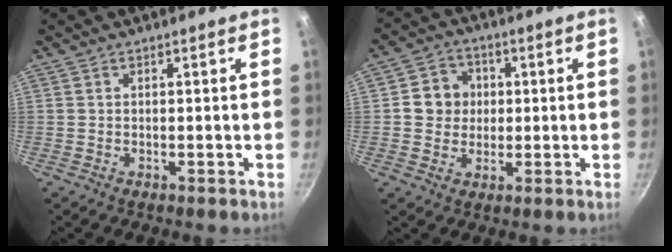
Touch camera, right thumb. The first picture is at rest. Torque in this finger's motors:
{"motor_torque": [0.90, 1.34, 0.19, -0.44, 0.04]}